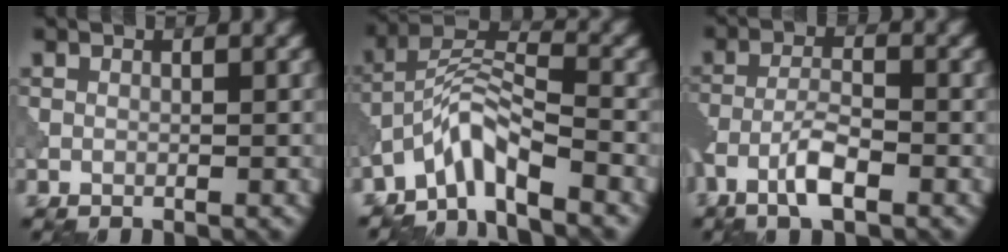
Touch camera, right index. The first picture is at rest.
{"total": 5.0, "force": [-3.8, 0.9, 3.1], "torque": [-0.057, 0.011, -0.083]}
{"total": 3.6, "force": [-2.2, 0.9, 2.8], "torque": [-0.061, 0.007, -0.051]}